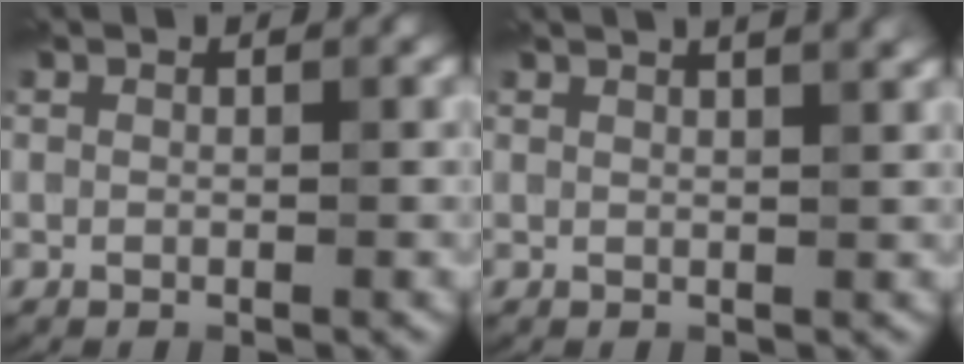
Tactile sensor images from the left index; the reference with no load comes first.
{"total": 6.1, "force": [3.9, 2.7, 3.9], "torque": [-0.021, 0.048, 0.019]}